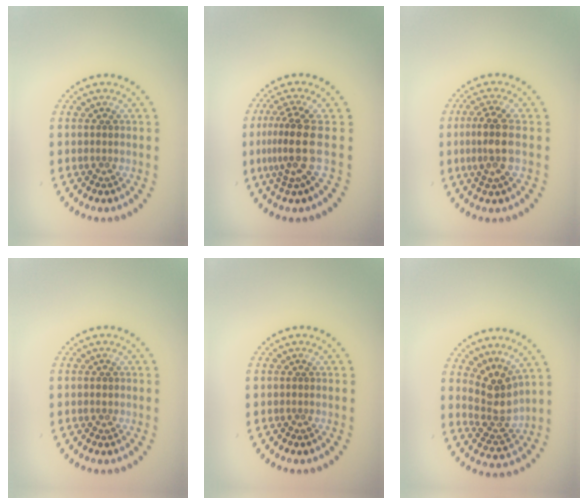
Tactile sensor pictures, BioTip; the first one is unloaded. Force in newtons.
{"total": 3.6, "press": 2.6, "slide": 2.5}
{"total": 3.2, "press": 2.9, "slide": 1.3}
{"total": 0.8, "press": 0.8, "slide": 0.2}
{"total": 0.0}
{"total": 3.8, "press": 2.8, "slide": 2.5}